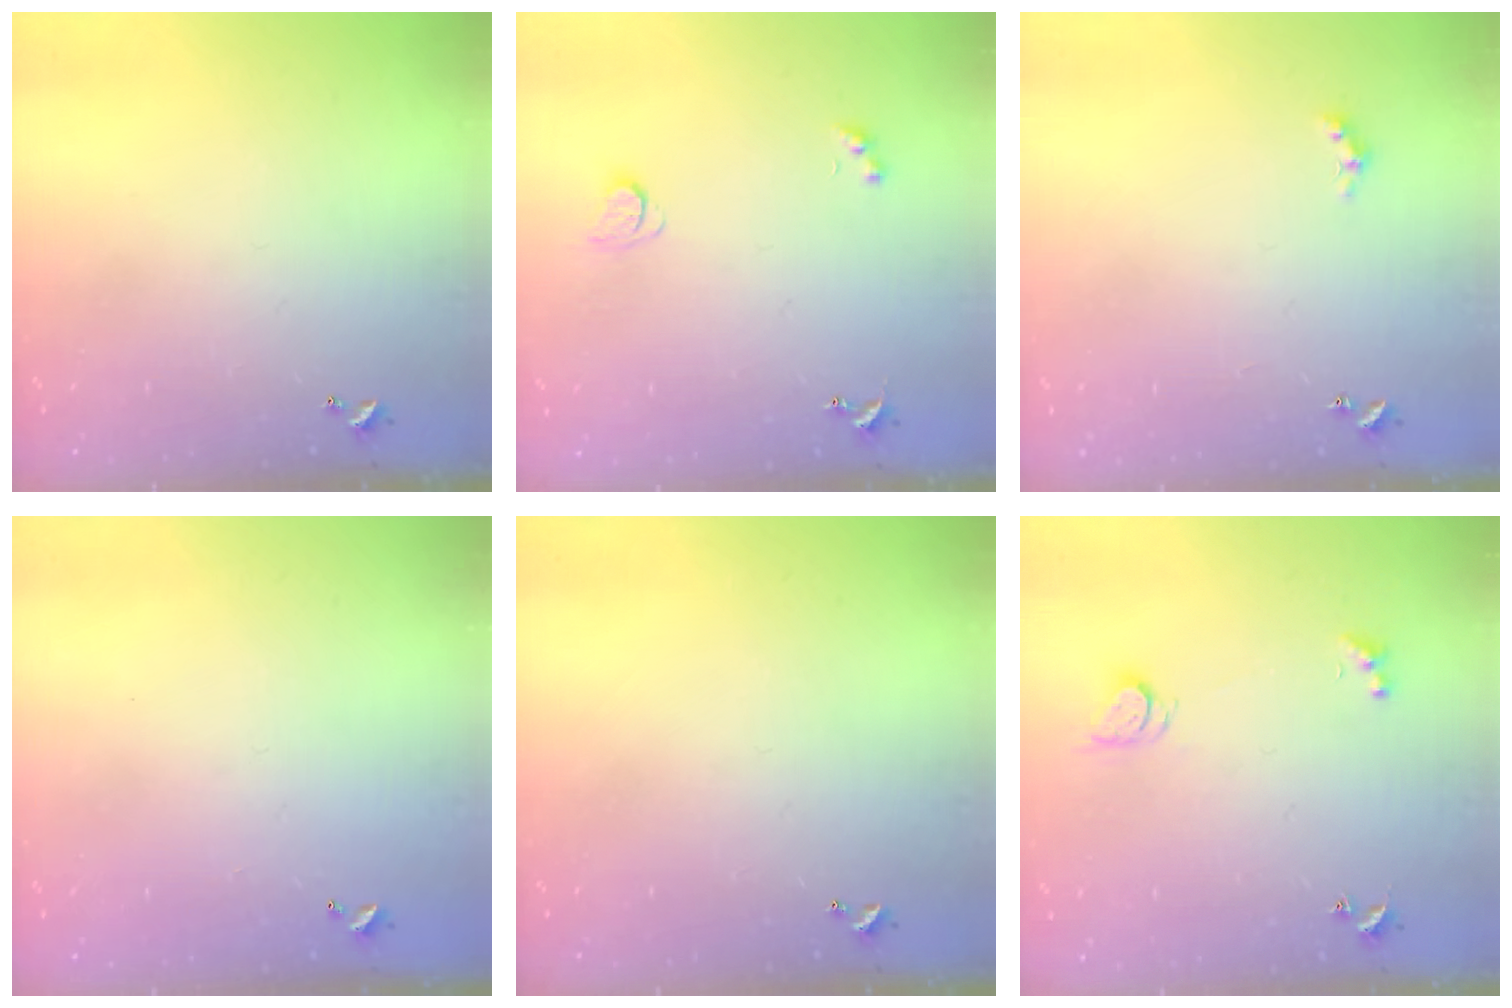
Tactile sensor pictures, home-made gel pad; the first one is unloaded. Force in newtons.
{"total": 1.8, "press": 1.7, "slide": 0.4}
{"total": 2.4, "press": 2.3, "slide": 0.6}
{"total": 3.0, "press": 3.0, "slide": 0.1}
{"total": 0.0}
{"total": 2.8, "press": 2.7, "slide": 0.5}